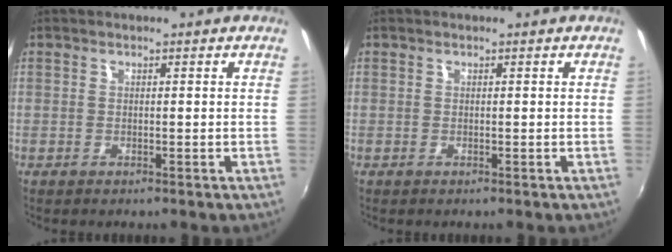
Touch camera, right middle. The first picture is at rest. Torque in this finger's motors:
{"motor_torque": [0.00, 0.00, 0.00, 0.00]}